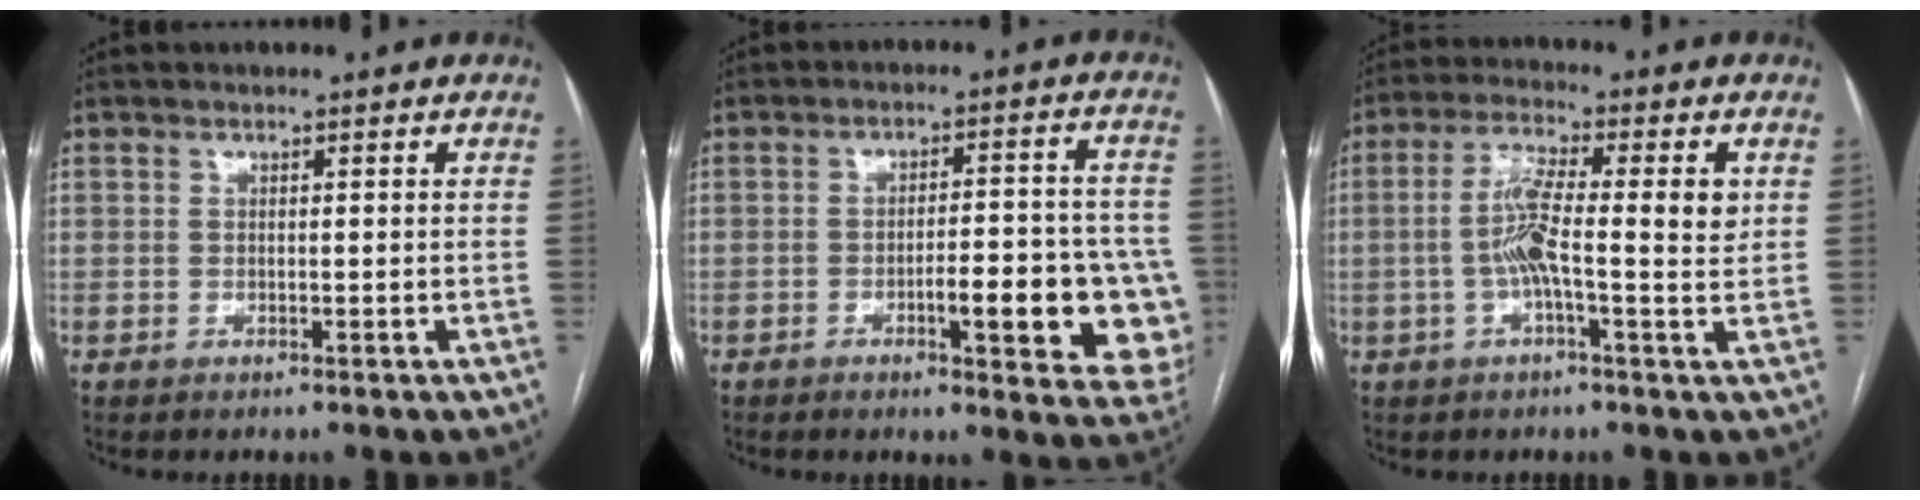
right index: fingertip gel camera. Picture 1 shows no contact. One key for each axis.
{"total": 13.9, "fx": -4.2, "fy": 3.2, "fz": 12.9, "tx": -0.107, "ty": 0.021, "tz": -0.045}
{"total": 8.7, "fx": 0.3, "fy": 1.4, "fz": 8.6, "tx": -0.160, "ty": 0.016, "tz": -0.002}